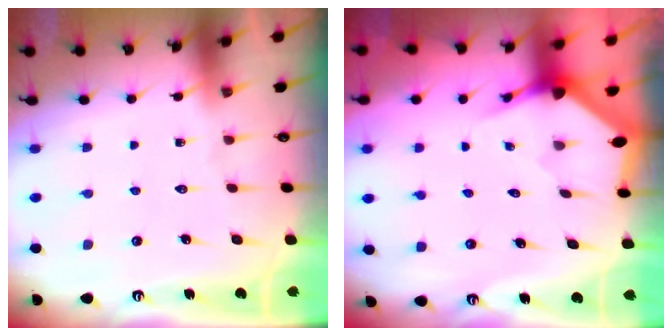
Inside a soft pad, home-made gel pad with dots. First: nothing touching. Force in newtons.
{"total": 2.9, "press": 2.9, "slide": 0.1}